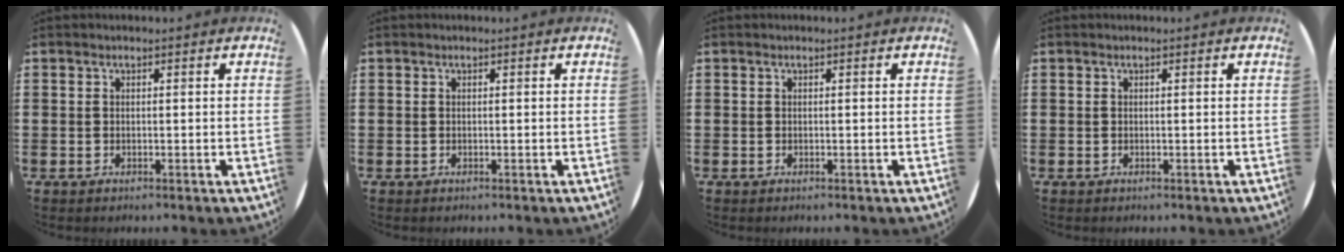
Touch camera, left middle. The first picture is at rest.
{"total": 0.0}
{"total": 0.0}
{"total": 0.0}